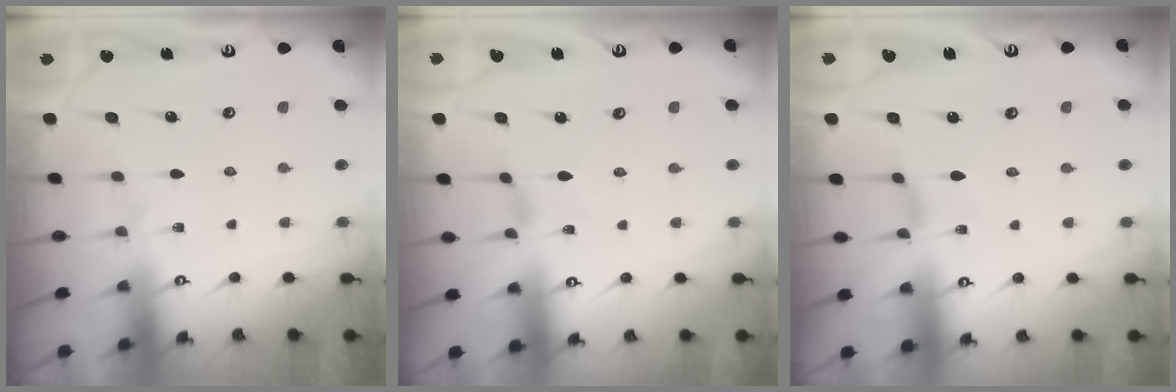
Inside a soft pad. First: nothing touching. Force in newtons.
{"total": 0.5, "press": 0.5, "slide": 0.2}
{"total": 0.0}